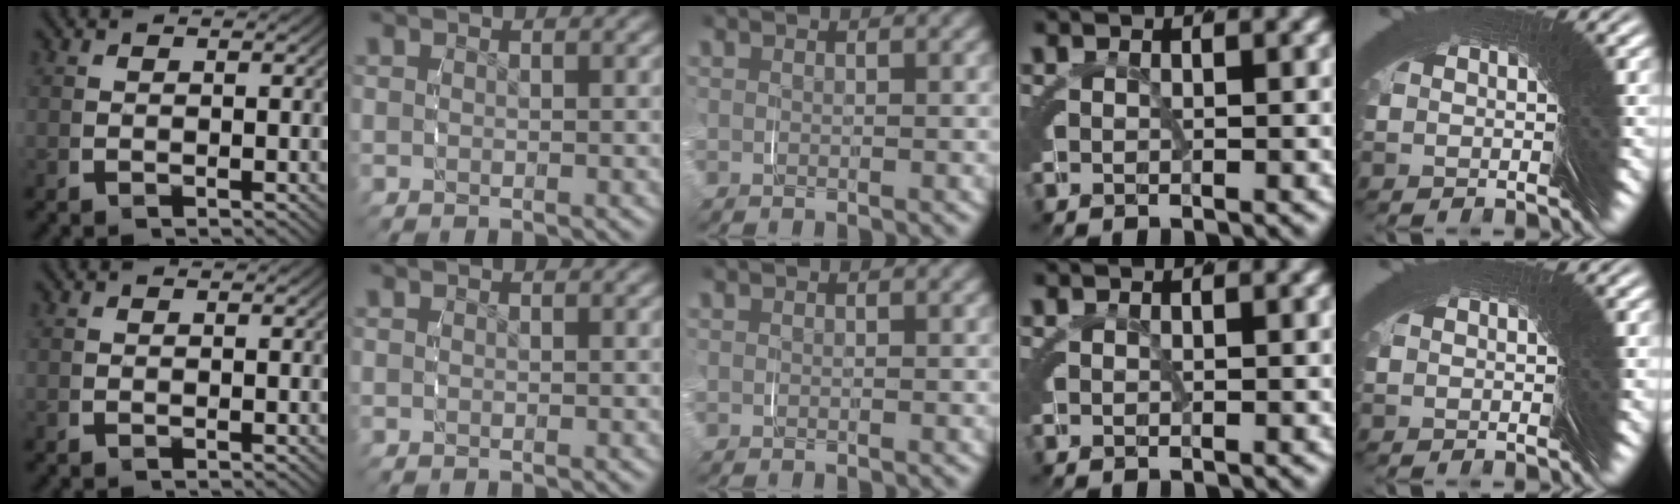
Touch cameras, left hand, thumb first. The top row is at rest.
{}